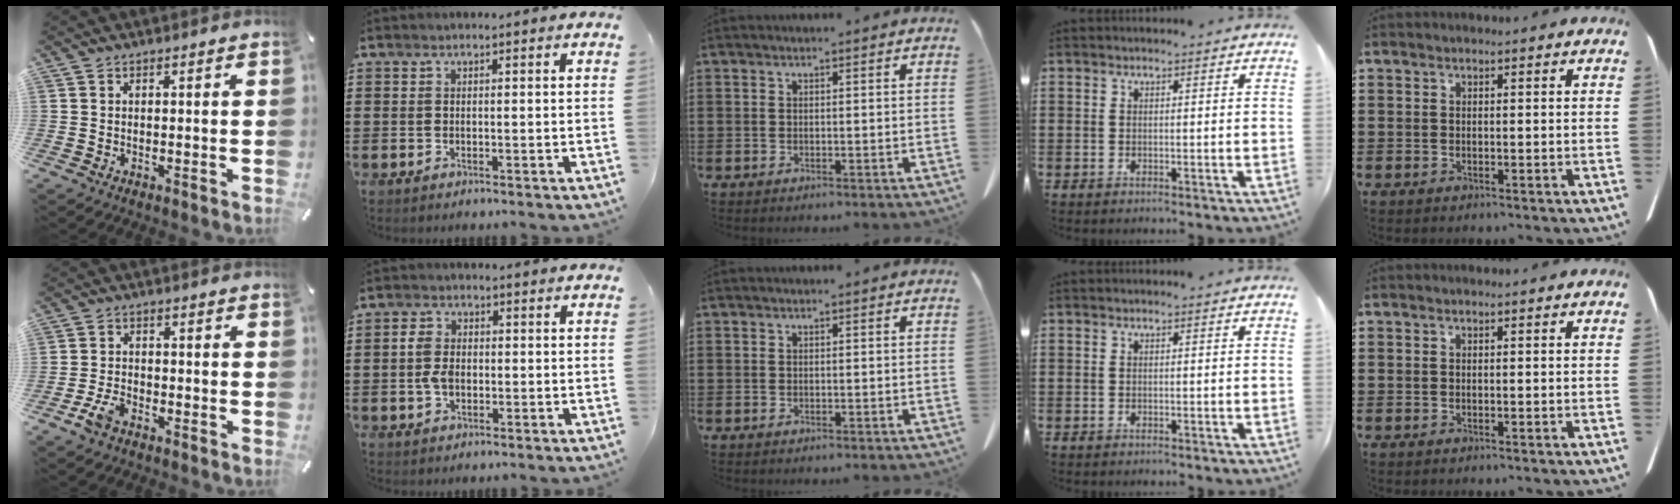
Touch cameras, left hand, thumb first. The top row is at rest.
{"thumb": {"total": 4.6, "force": [-2.8, 2.7, 2.5], "torque": [-0.059, 0.012, -0.055]}, "index": {"total": 3.9, "force": [-0.4, 2.5, 2.9], "torque": [-0.078, -0.001, -0.015]}}